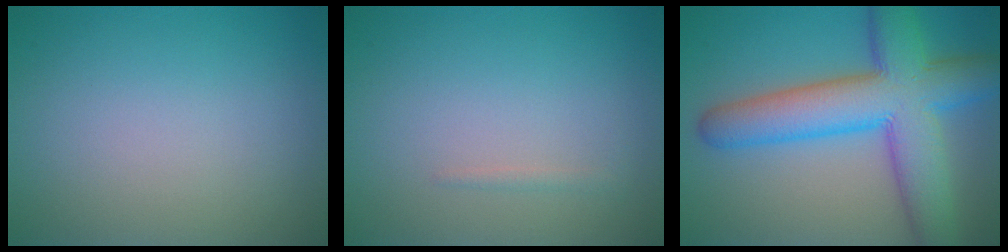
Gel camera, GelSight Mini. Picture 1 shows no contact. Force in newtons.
{"total": 0.6, "press": 0.6, "slide": 0.0}
{"total": 10.4, "press": 10.4, "slide": 0.2}